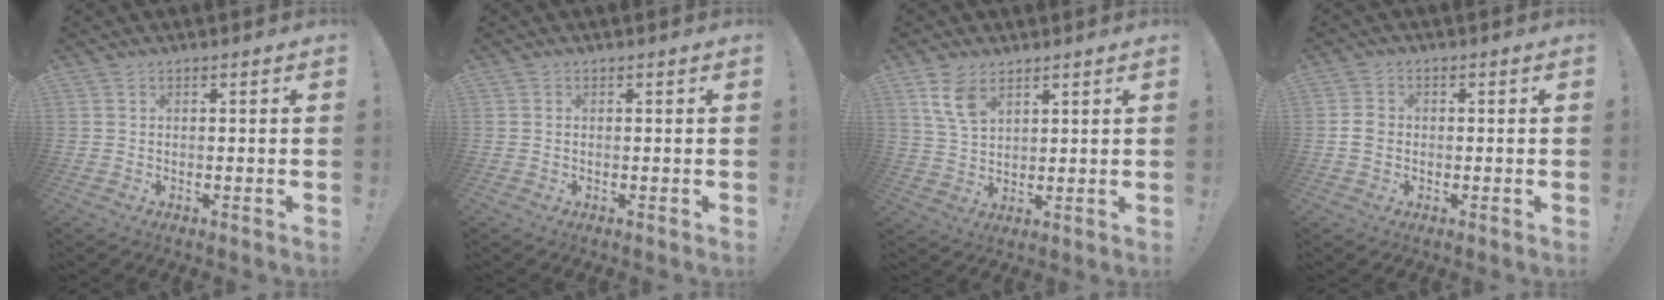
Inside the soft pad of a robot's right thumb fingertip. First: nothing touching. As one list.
[{"total": 0.0}, {"total": 7.8, "force": [4.6, 4.1, 4.8], "torque": [-0.086, -0.016, 0.088]}, {"total": 3.2, "force": [-0.7, 2.6, 1.7], "torque": [-0.027, 0.005, -0.014]}]